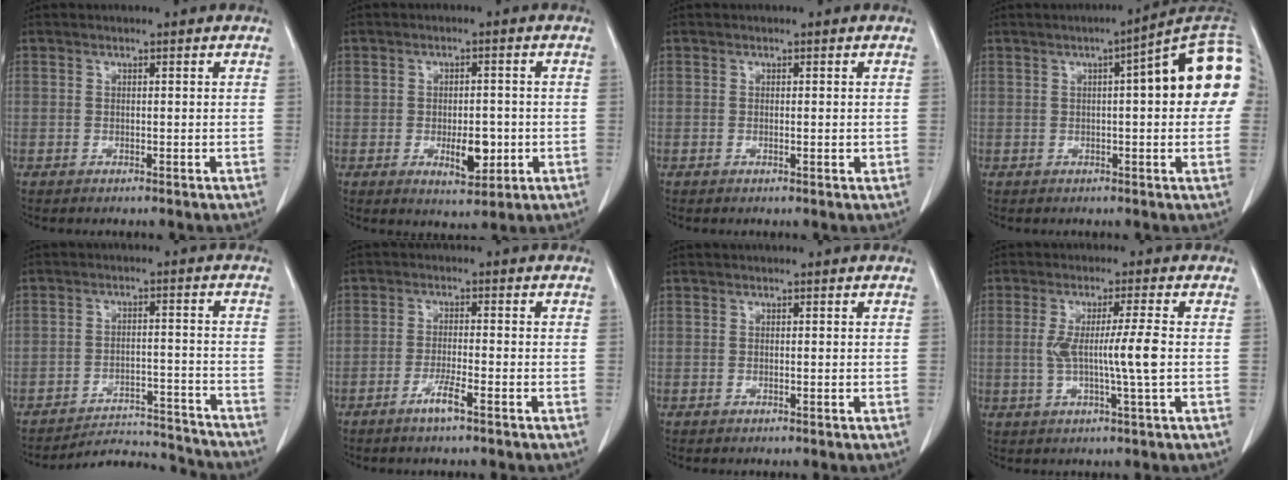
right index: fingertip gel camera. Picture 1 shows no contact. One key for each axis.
{"total": 5.6, "fx": -1.2, "fy": 2.6, "fz": 4.8, "tx": -0.069, "ty": -0.003, "tz": -0.009}
{"total": 0.9, "fx": -0.1, "fy": 0.2, "fz": 0.9, "tx": -0.012, "ty": -0.002, "tz": 0.000}
{"total": 13.0, "fx": 2.1, "fy": 1.8, "fz": 12.7, "tx": -0.158, "ty": 0.034, "tz": 0.015}
{"total": 10.1, "fx": -10.0, "fy": 1.1, "fz": -1.2, "tx": 0.026, "ty": 0.035, "tz": -0.140}
{"total": 3.5, "fx": -2.2, "fy": -0.1, "fz": 2.7, "tx": -0.053, "ty": -0.004, "tz": -0.044}
{"total": 0.0}
{"total": 7.0, "fx": -0.3, "fy": -0.9, "fz": 7.0, "tx": -0.127, "ty": -0.005, "tz": -0.003}